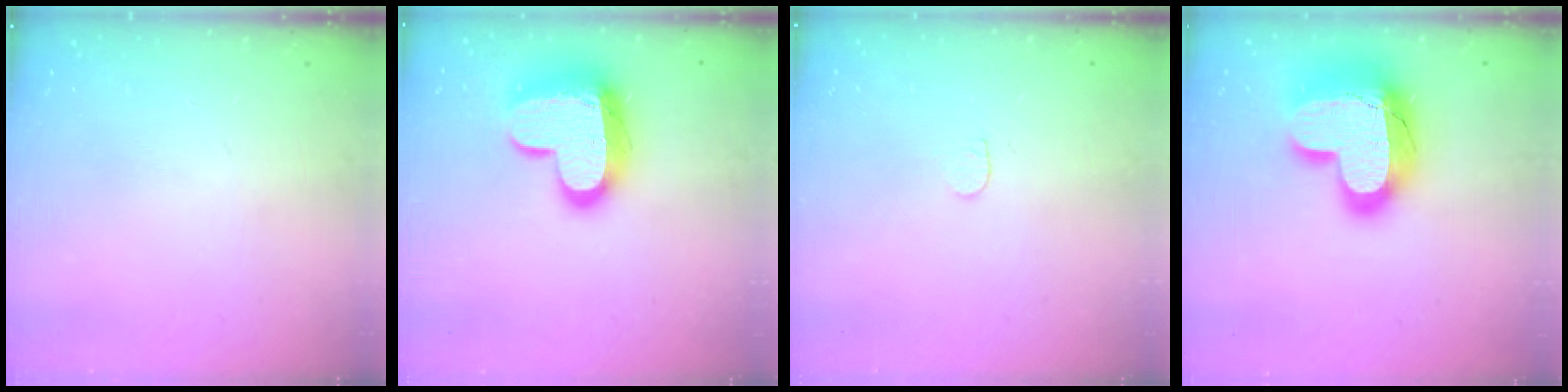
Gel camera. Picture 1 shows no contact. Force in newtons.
{"total": 15.7, "press": 15.7, "slide": 1.2}
{"total": 3.3, "press": 3.3, "slide": 0.3}
{"total": 21.0, "press": 20.9, "slide": 1.5}